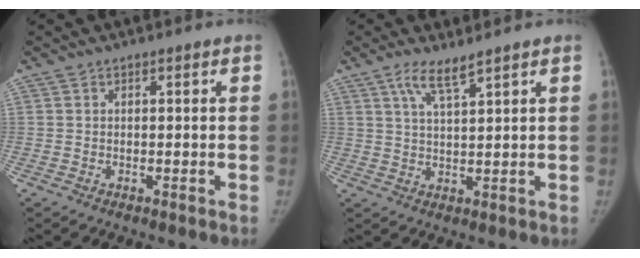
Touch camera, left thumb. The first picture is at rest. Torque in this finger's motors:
{"motor_torque": [0.36, -0.24, 0.59, -0.72, 0.21]}